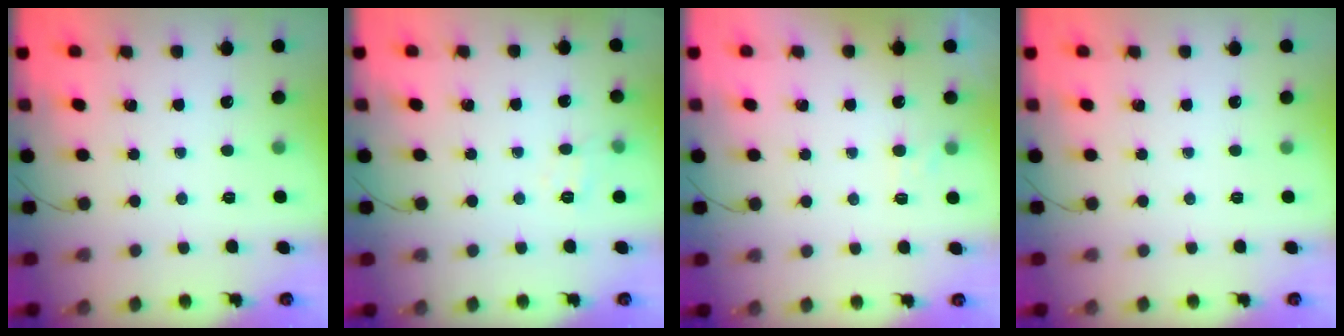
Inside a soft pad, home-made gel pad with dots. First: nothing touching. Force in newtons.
{"total": 6.5, "press": 6.4, "slide": 1.1}
{"total": 4.8, "press": 4.6, "slide": 1.3}
{"total": 0.0}